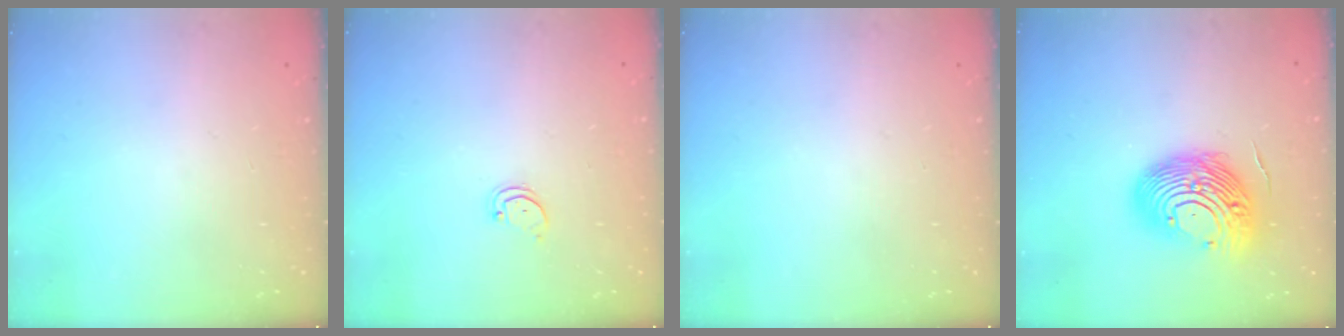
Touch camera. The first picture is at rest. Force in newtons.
{"total": 1.8, "press": 1.7, "slide": 0.2}
{"total": 0.0}
{"total": 15.5, "press": 14.6, "slide": 5.1}